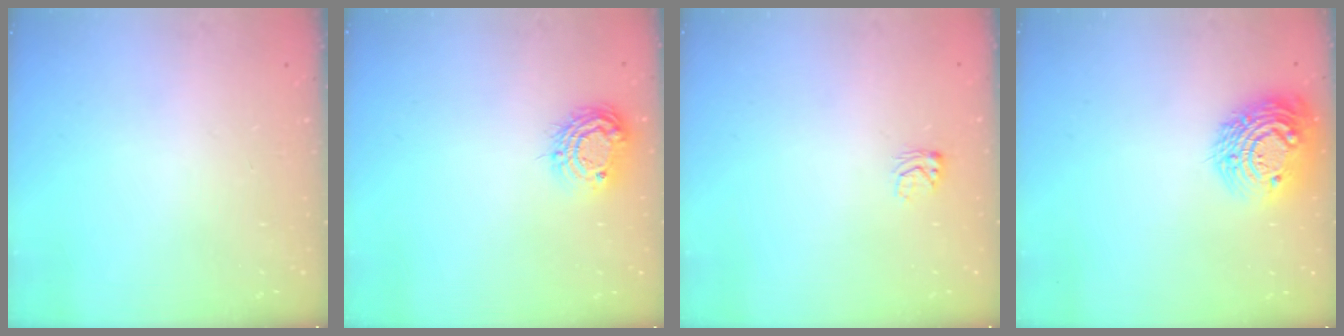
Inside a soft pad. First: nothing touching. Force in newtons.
{"total": 9.4, "press": 9.4, "slide": 0.9}
{"total": 3.8, "press": 3.7, "slide": 0.3}
{"total": 15.5, "press": 15.4, "slide": 1.0}